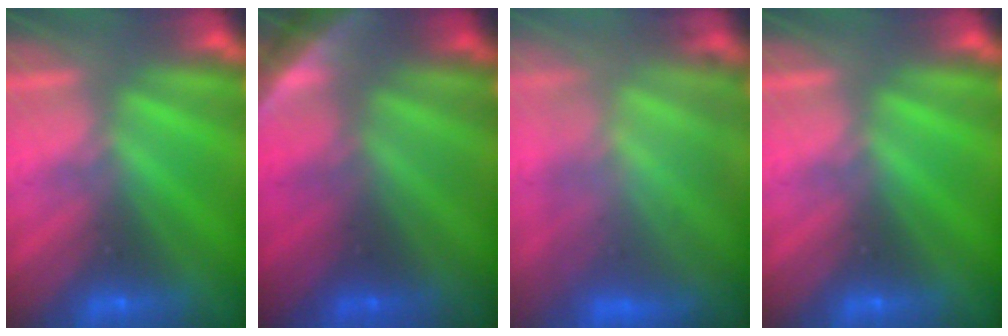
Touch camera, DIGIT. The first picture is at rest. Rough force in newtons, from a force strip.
{"total": 4.7}
{"total": 7.3}
{"total": 0.0}